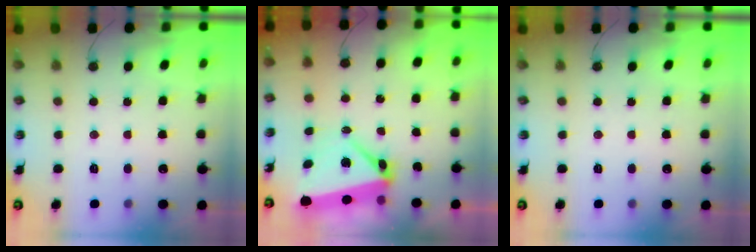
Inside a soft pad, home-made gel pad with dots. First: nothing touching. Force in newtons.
{"total": 7.4, "press": 7.4, "slide": 0.9}
{"total": 0.0}